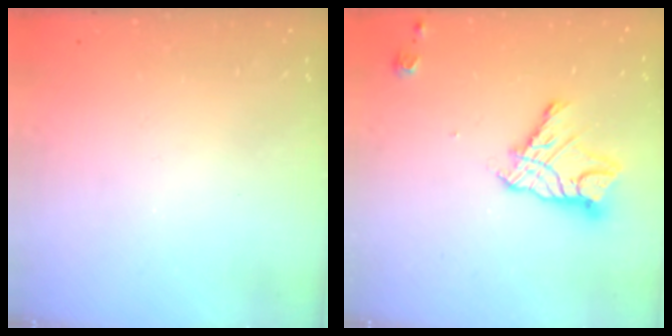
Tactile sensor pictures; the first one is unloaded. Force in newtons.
{"total": 11.4, "press": 11.3, "slide": 0.9}